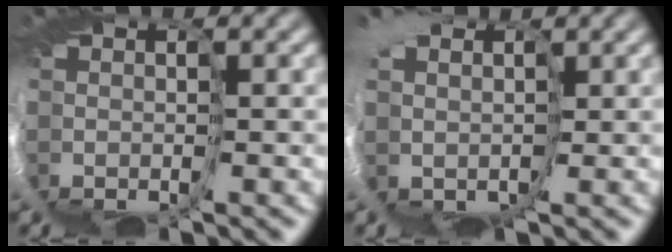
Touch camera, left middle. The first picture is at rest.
{"total": 4.2, "force": [1.5, 3.5, 1.9], "torque": [-0.040, -0.017, 0.015]}